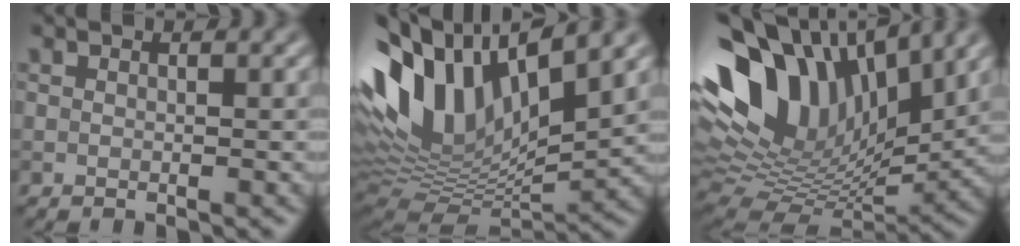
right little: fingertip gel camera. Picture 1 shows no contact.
{"total": 14.2, "force": [4.9, 7.2, 11.3], "torque": [-0.232, 0.018, 0.087]}
{"total": 15.9, "force": [6.8, 8.4, 11.7], "torque": [-0.239, 0.028, 0.123]}